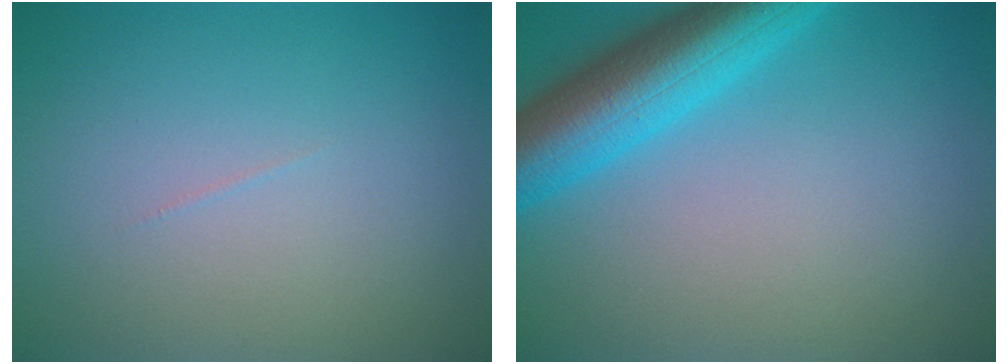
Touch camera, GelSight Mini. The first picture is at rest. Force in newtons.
{"total": 7.7, "press": 7.7, "slide": 0.4}